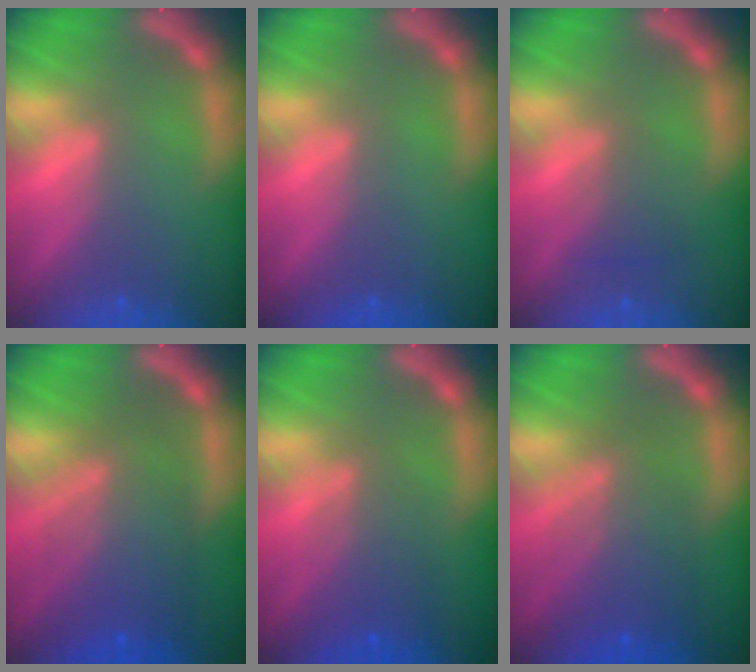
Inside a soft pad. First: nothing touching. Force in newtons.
{"total": 0.0}
{"total": 2.0}
{"total": 8.0}
{"total": 4.1}
{"total": 6.5}